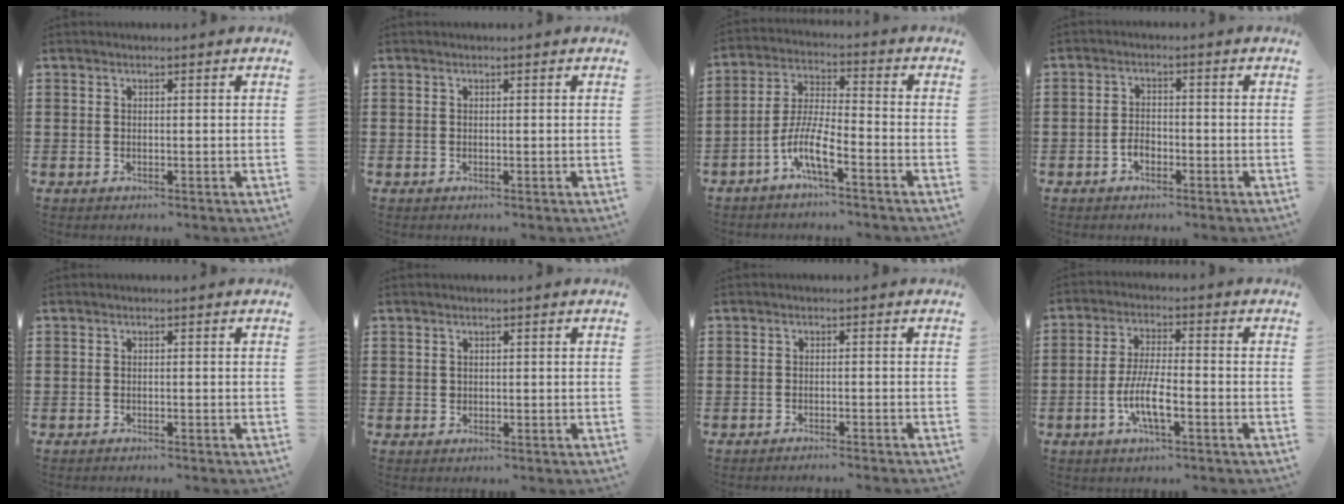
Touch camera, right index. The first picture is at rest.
{"total": 0.0}
{"total": 7.5, "force": [-4.4, 1.6, 5.8], "torque": [-0.145, -0.011, -0.091]}
{"total": 2.2, "force": [-1.2, 1.2, 1.4], "torque": [-0.030, 0.000, -0.023]}
{"total": 0.6, "force": [-0.6, -0.1, 0.0], "torque": [-0.003, -0.005, -0.011]}
{"total": 0.6, "force": [0.2, 0.5, 0.1], "torque": [-0.004, 0.004, 0.003]}
{"total": 1.3, "force": [-1.3, -0.4, 0.3], "torque": [-0.006, -0.001, -0.025]}
{"total": 6.7, "force": [-2.5, 1.6, 6.1], "torque": [-0.135, -0.011, -0.050]}